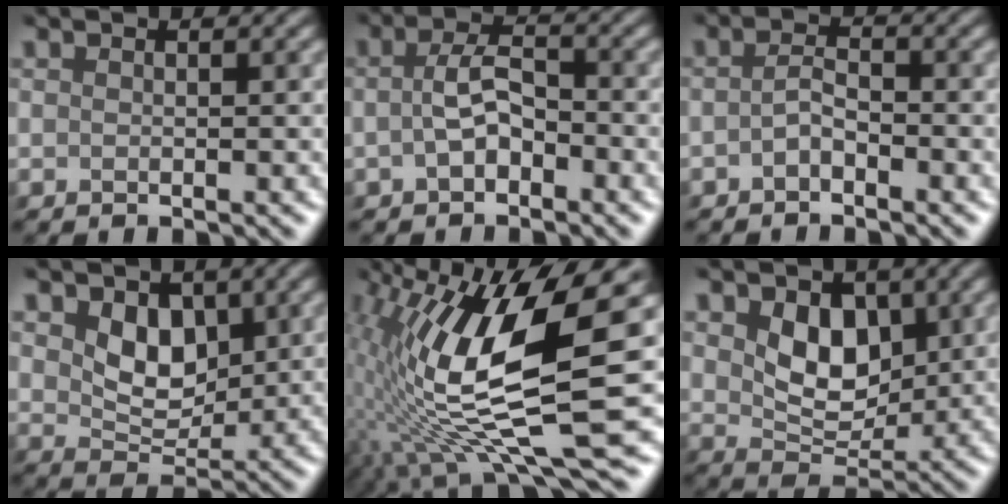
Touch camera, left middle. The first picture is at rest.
{"total": 2.7, "force": [-0.6, 1.4, 2.2], "torque": [-0.049, 0.008, -0.021]}
{"total": 1.4, "force": [-0.8, 0.5, 1.0], "torque": [-0.026, 0.006, -0.024]}
{"total": 3.5, "force": [1.5, 2.4, 2.1], "torque": [-0.043, -0.007, 0.019]}
{"total": 13.3, "force": [2.2, 3.8, 12.6], "torque": [-0.257, -0.010, 0.042]}
{"total": 4.3, "force": [1.5, 3.0, 2.7], "torque": [-0.056, -0.008, 0.019]}